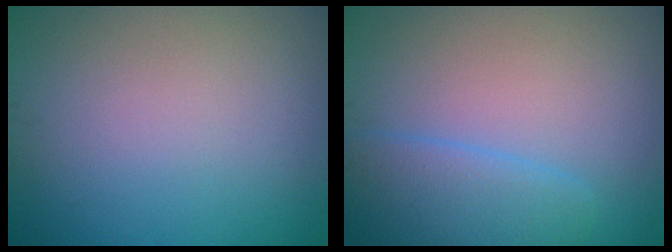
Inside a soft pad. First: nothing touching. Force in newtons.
{"total": 2.7, "press": 2.7, "slide": 0.0}